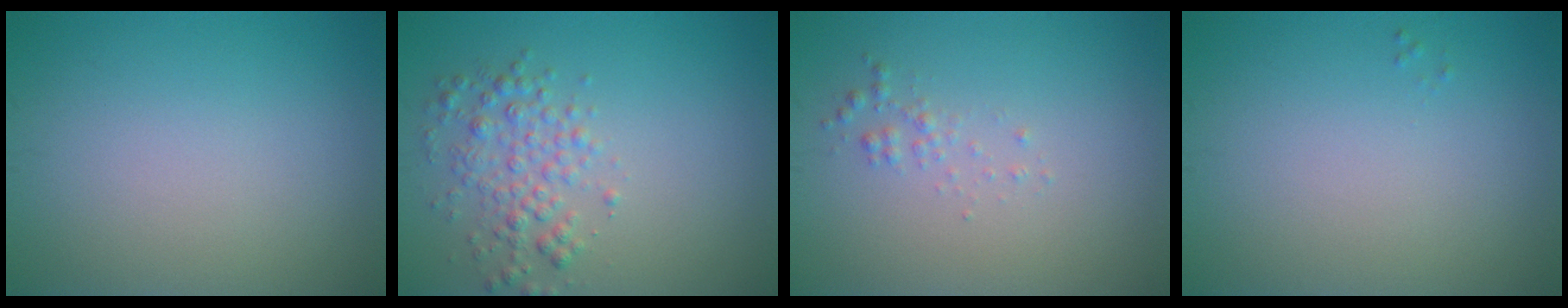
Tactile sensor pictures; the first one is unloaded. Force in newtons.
{"total": 2.9, "press": 2.9, "slide": 0.1}
{"total": 0.9, "press": 0.9, "slide": 0.0}
{"total": 0.0}